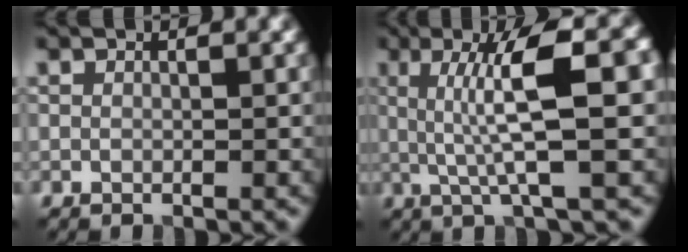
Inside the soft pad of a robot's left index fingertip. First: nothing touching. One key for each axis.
{"total": 7.5, "fx": 0.9, "fy": 1.4, "fz": 7.3, "tx": -0.127, "ty": 0.005, "tz": 0.016}